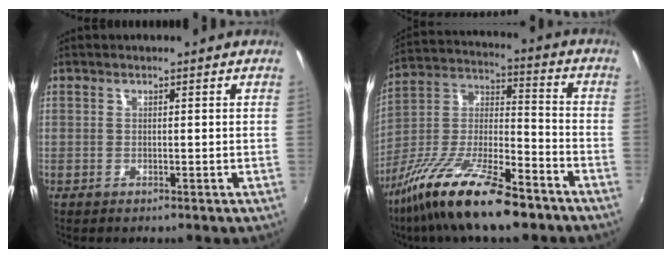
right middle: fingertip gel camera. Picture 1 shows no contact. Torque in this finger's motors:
{"motor_torque": [1.15, -0.99, 0.41, 0.21]}